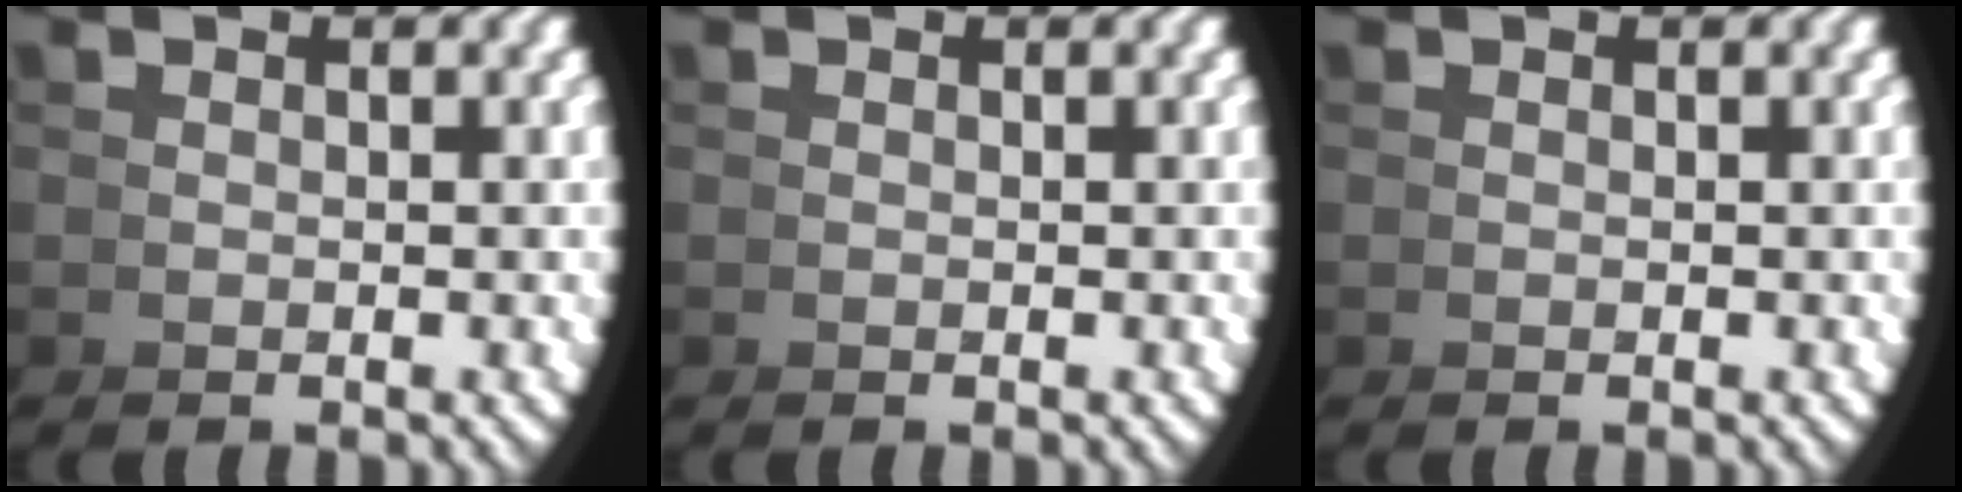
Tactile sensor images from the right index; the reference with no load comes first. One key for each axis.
{"total": 0.0}
{"total": 0.0}